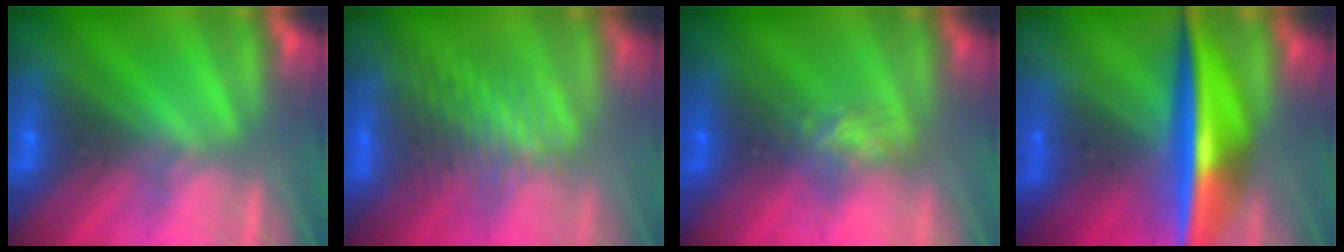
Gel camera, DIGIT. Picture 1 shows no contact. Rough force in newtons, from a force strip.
{"total": 3.1}
{"total": 4.6}
{"total": 7.8}